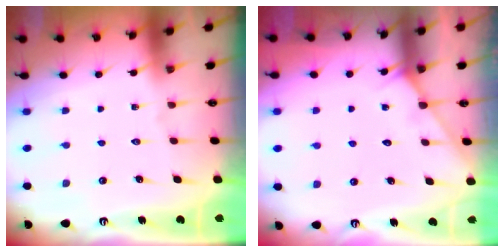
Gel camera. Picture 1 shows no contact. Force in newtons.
{"total": 3.0, "press": 3.0, "slide": 0.3}